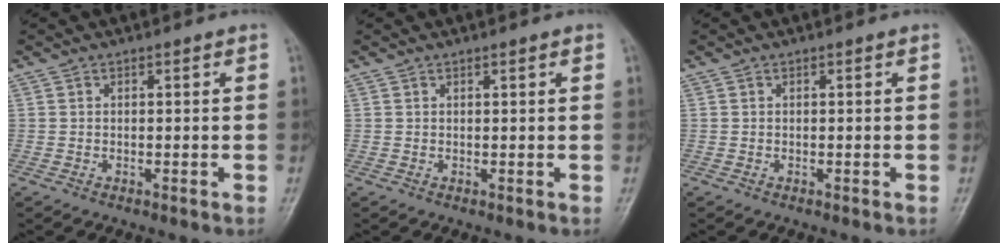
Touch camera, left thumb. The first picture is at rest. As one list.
[{"total": 0.6, "force": [0.4, 0.1, 0.5], "torque": [-0.007, 0.000, 0.004]}, {"total": 0.0}]